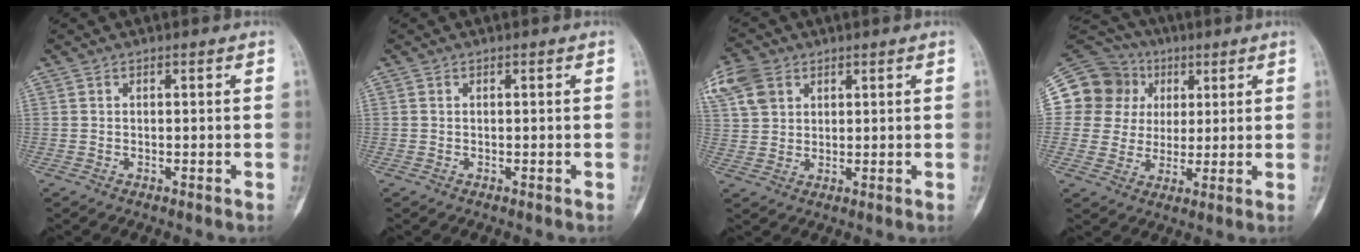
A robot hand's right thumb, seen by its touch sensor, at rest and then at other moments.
{"total": 0.6, "force": [0.1, 0.2, -0.5], "torque": [0.005, -0.003, 0.001]}
{"total": 7.8, "force": [3.8, 5.9, 3.4], "torque": [-0.065, 0.002, 0.076]}
{"total": 15.8, "force": [4.1, 14.8, 3.5], "torque": [-0.043, 0.038, 0.081]}